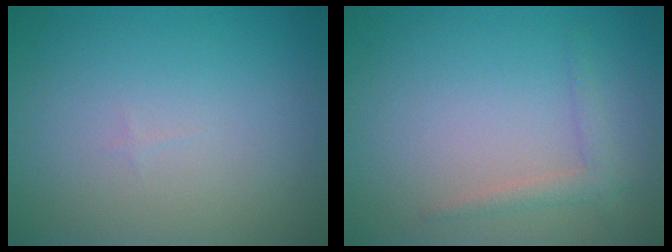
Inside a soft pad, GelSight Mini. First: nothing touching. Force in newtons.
{"total": 1.5, "press": 1.4, "slide": 0.1}